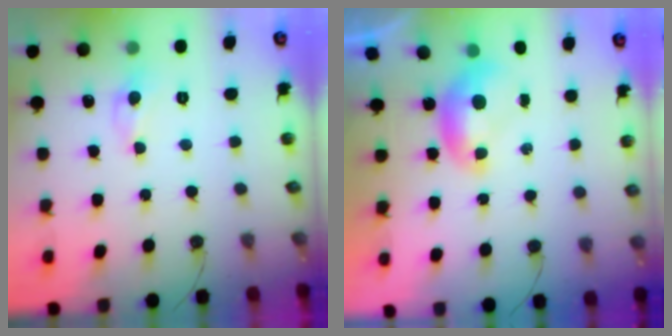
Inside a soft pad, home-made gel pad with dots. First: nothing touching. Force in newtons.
{"total": 0.0}